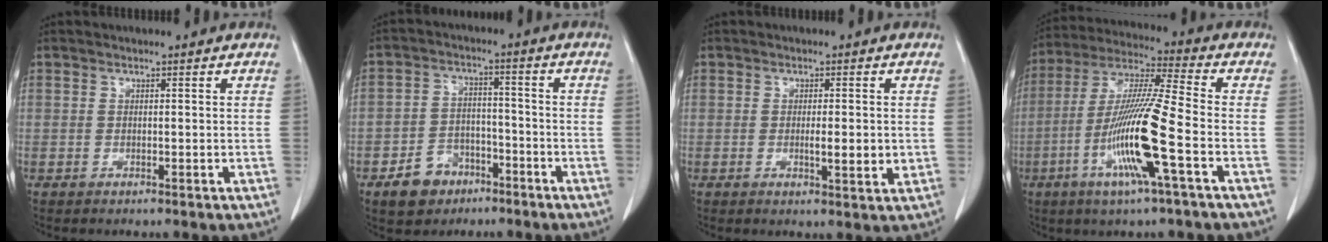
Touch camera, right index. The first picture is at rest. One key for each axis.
{"total": 6.9, "fx": -4.2, "fy": 5.1, "fz": 2.2, "tx": -0.045, "ty": 0.013, "tz": -0.062}
{"total": 3.6, "fx": -0.2, "fy": 0.7, "fz": 3.5, "tx": -0.053, "ty": -0.004, "tz": 0.000}
{"total": 14.8, "fx": -4.8, "fy": -0.4, "fz": 14.0, "tx": -0.284, "ty": -0.010, "tz": -0.096}